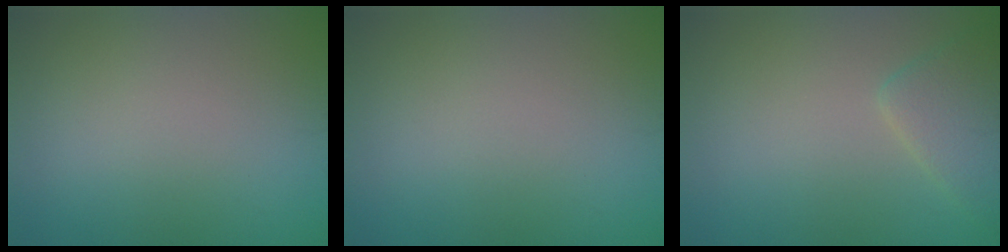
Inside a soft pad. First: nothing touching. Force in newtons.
{"total": 0.0}
{"total": 2.5, "press": 2.5, "slide": 0.2}